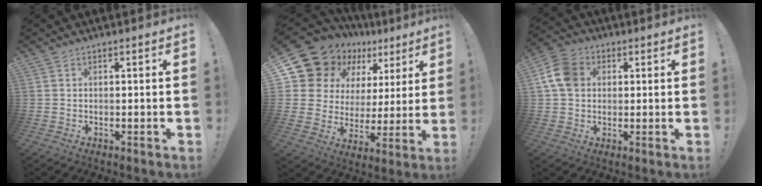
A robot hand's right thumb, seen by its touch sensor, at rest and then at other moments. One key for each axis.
{"total": 15.2, "fx": 11.8, "fy": 8.3, "fz": 4.8, "tx": -0.095, "ty": -0.091, "tz": 0.232}
{"total": 10.5, "fx": 2.1, "fy": 8.3, "fz": 6.0, "tx": -0.108, "ty": 0.011, "tz": 0.045}